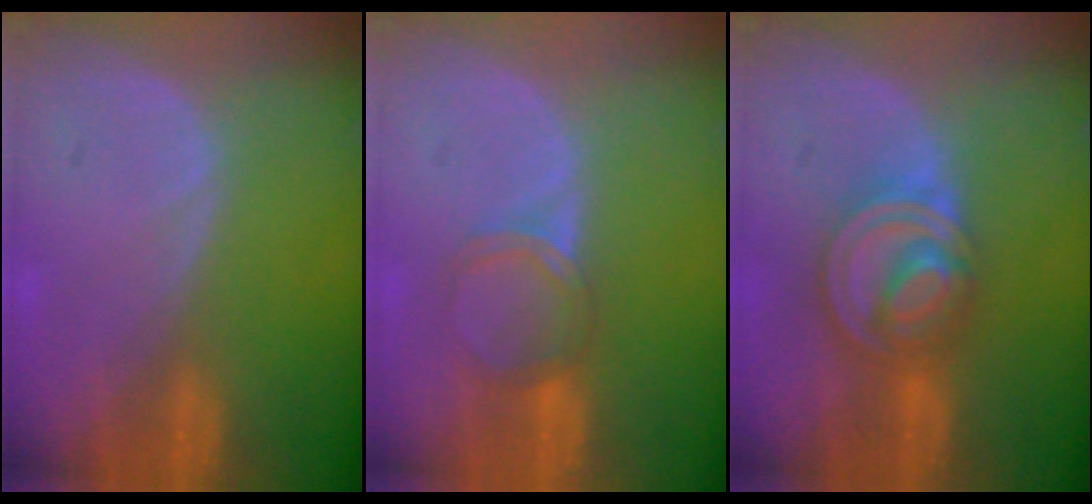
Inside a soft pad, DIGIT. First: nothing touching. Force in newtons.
{"total": 3.7, "press": 3.4, "slide": 1.6}
{"total": 8.2, "press": 6.9, "slide": 4.3}